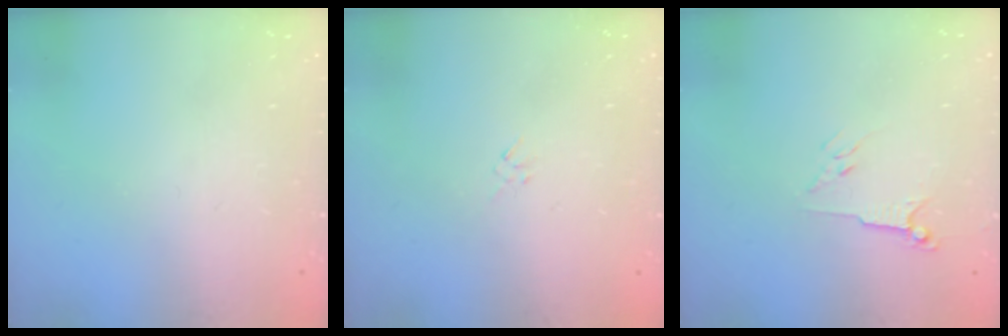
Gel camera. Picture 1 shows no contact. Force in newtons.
{"total": 1.3, "press": 1.2, "slide": 0.5}
{"total": 3.5, "press": 3.5, "slide": 0.7}